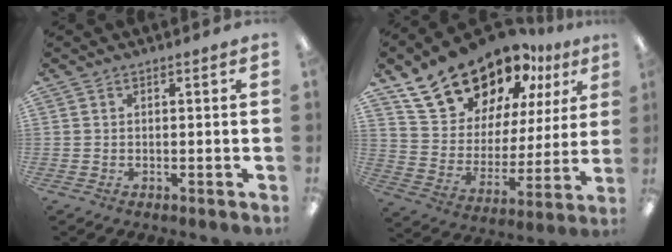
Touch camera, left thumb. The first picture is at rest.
{"total": 21.4, "force": [16.9, 10.3, 8.0], "torque": [-0.162, -0.107, 0.313]}